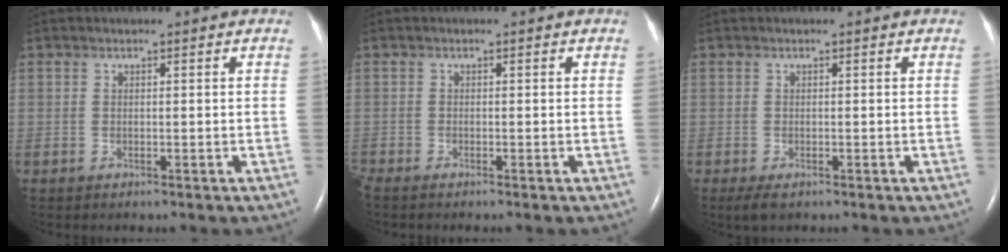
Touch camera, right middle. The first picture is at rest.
{"total": 1.0, "force": [-0.9, -0.2, 0.3], "torque": [-0.015, -0.004, -0.021]}
{"total": 2.0, "force": [-1.2, 0.7, 1.5], "torque": [-0.032, -0.006, -0.018]}